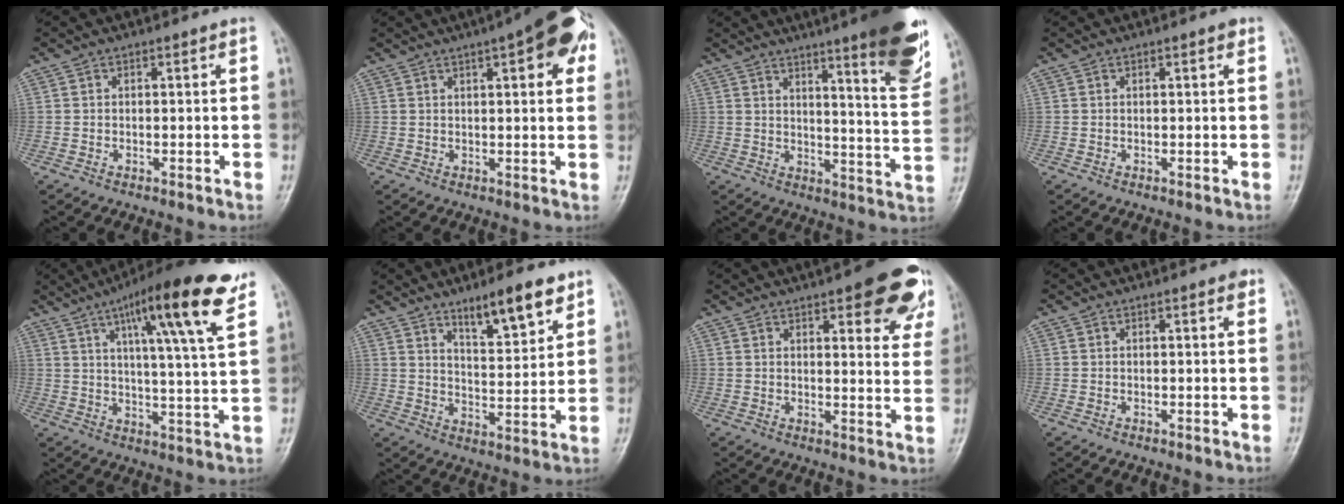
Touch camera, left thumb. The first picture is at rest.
{"total": 13.2, "force": [6.0, 4.3, 11.0], "torque": [-0.117, 0.005, 0.071]}
{"total": 18.5, "force": [11.5, 2.4, 14.3], "torque": [-0.162, -0.066, 0.151]}
{"total": 0.9, "force": [0.5, 0.2, 0.8], "torque": [-0.011, 0.001, 0.004]}
{"total": 18.5, "force": [10.0, 2.7, 15.3], "torque": [-0.216, -0.033, 0.146]}
{"total": 10.6, "force": [7.2, 2.7, 7.3], "torque": [-0.095, -0.048, 0.118]}
{"total": 15.3, "force": [8.8, 5.2, 11.5], "torque": [-0.104, -0.035, 0.099]}
{"total": 1.1, "force": [0.6, 0.4, 0.9], "torque": [-0.010, 0.001, 0.004]}